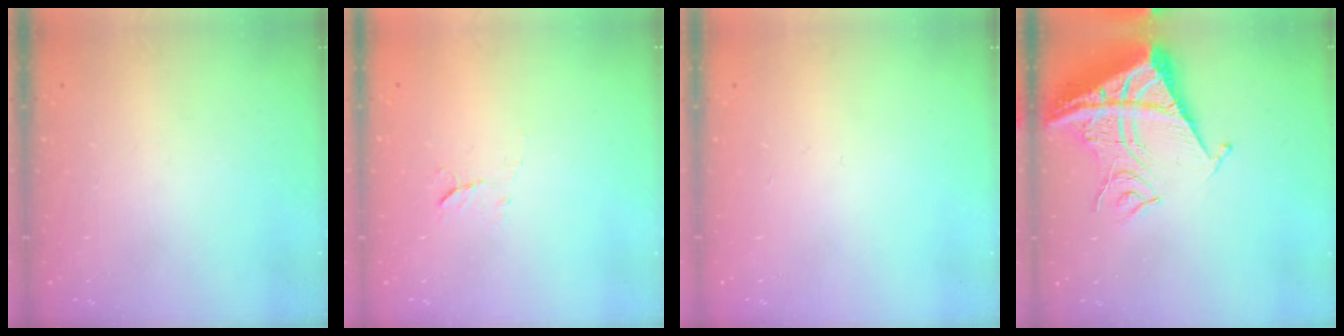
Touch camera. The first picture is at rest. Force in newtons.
{"total": 5.4, "press": 5.3, "slide": 0.7}
{"total": 0.0}
{"total": 11.9, "press": 11.8, "slide": 1.2}